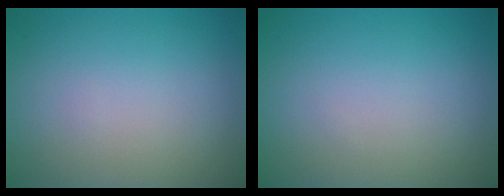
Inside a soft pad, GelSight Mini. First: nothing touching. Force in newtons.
{"total": 0.0}